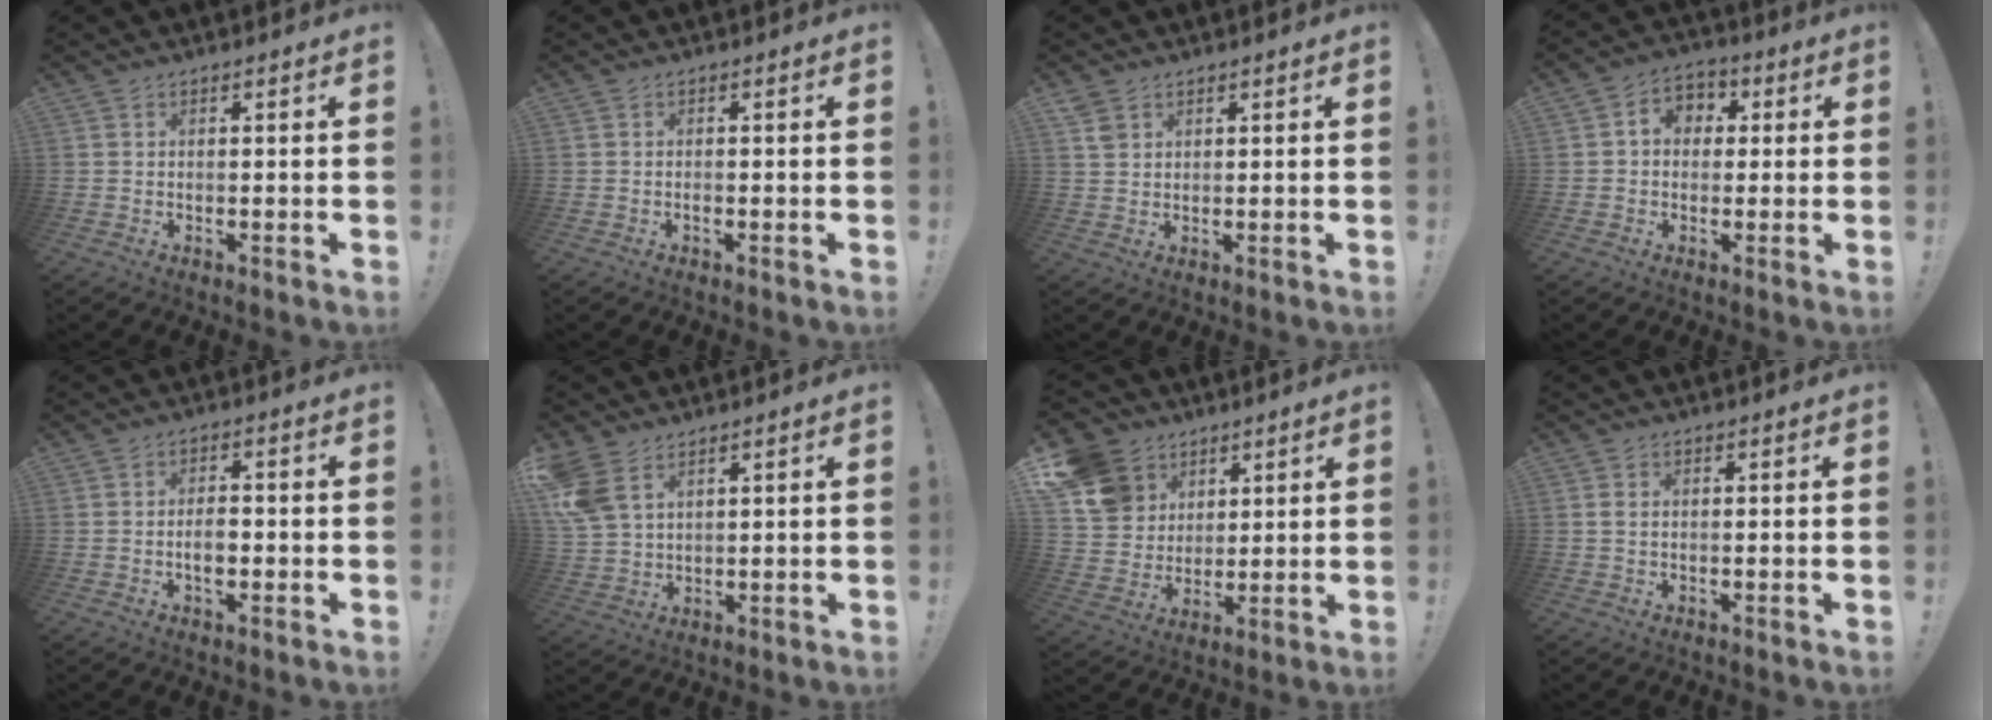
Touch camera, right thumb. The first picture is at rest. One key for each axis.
{"total": 0.7, "fx": -0.6, "fy": 0.1, "fz": 0.3, "tx": -0.007, "ty": -0.003, "tz": -0.011}
{"total": 2.7, "fx": 1.7, "fy": 1.9, "fz": 1.0, "tx": -0.013, "ty": -0.004, "tz": 0.031}
{"total": 6.3, "fx": 0.5, "fy": 5.5, "fz": 3.0, "tx": -0.037, "ty": 0.006, "tz": 0.011}
{"total": 4.5, "fx": -1.3, "fy": 2.4, "fz": 3.6, "tx": -0.051, "ty": 0.002, "tz": -0.028}
{"total": 8.5, "fx": 4.7, "fy": 5.2, "fz": 4.8, "tx": -0.102, "ty": -0.014, "tz": 0.096}
{"total": 14.3, "fx": 6.9, "fy": 11.6, "fz": 4.9, "tx": -0.084, "ty": -0.030, "tz": 0.146}
{"total": 1.0, "fx": 0.1, "fy": 0.7, "fz": 0.7, "tx": -0.015, "ty": 0.005, "tz": 0.001}